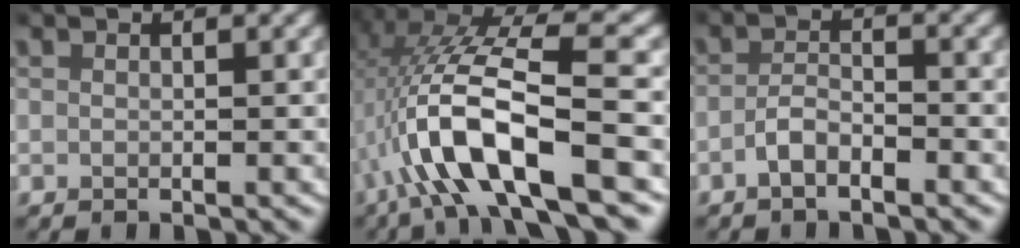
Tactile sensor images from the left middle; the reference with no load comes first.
{"total": 9.3, "force": [-0.6, 3.1, 8.7], "torque": [-0.177, 0.004, -0.008]}
{"total": 2.1, "force": [-1.7, 0.7, 1.0], "torque": [-0.018, 0.003, -0.038]}